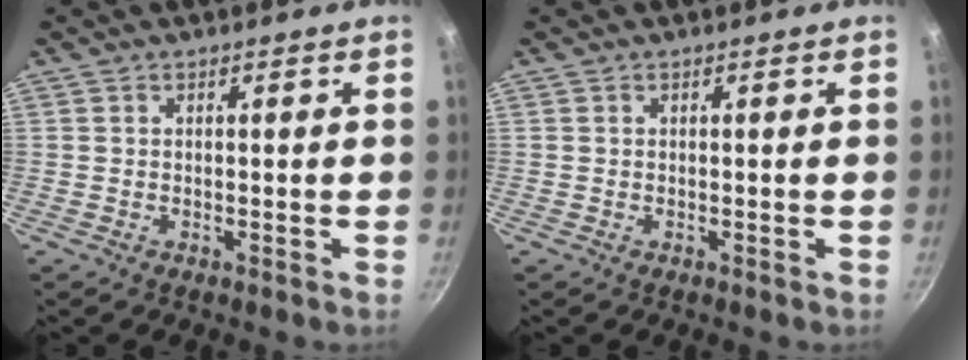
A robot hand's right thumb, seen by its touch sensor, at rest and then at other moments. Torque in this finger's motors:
{"motor_torque": [-0.45, 0.01, 0.21, 0.04, -0.05]}